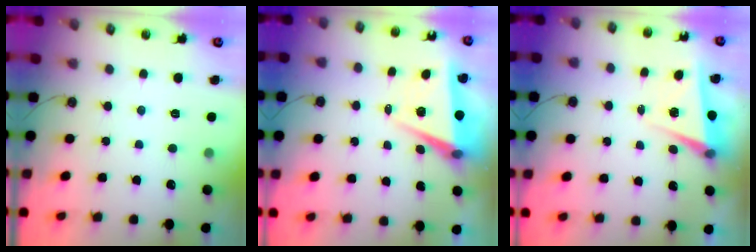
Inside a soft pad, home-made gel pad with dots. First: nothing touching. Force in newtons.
{"total": 6.3, "press": 4.7, "slide": 4.2}
{"total": 5.6, "press": 4.8, "slide": 2.7}